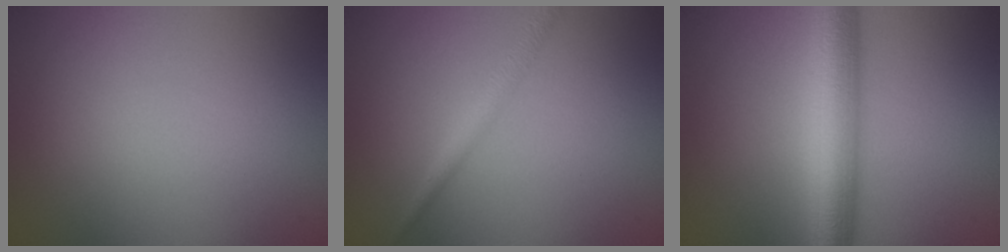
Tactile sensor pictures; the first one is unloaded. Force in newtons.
{"total": 1.9, "press": 1.9, "slide": 0.0}
{"total": 7.0, "press": 7.0, "slide": 0.1}